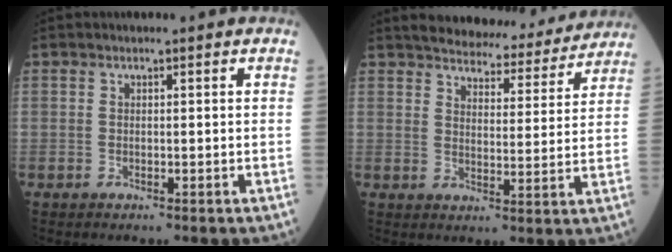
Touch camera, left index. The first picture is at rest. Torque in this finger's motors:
{"motor_torque": [0.83, -1.30, 0.18, 0.06]}